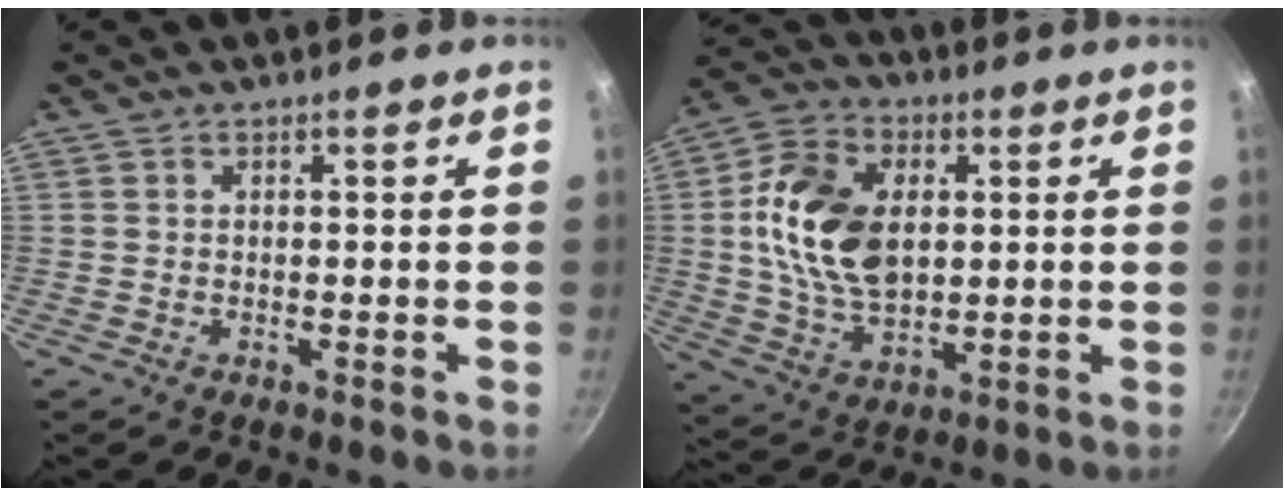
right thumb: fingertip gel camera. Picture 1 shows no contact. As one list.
[{"total": 16.6, "force": [2.1, 10.9, 12.4], "torque": [-0.205, -0.004, 0.037]}]